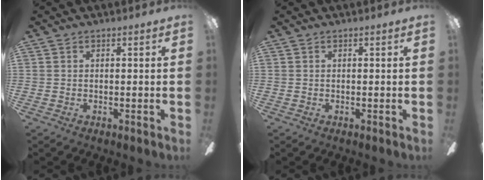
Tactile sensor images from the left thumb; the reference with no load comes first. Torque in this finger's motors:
{"motor_torque": [0.00, 0.00, 0.00, 0.00, 0.00]}